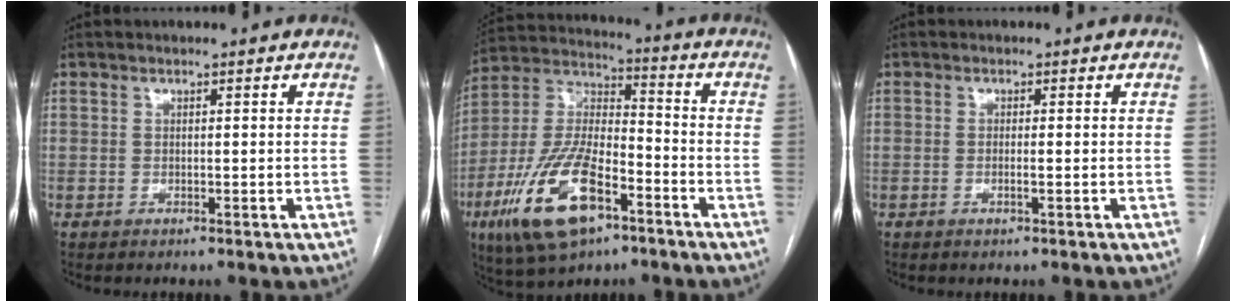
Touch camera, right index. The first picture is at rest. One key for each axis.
{"total": 17.9, "fx": -8.8, "fy": 7.0, "fz": 14.0, "tx": -0.294, "ty": -0.002, "tz": -0.154}
{"total": 1.1, "fx": -0.3, "fy": 0.0, "fz": 1.0, "tx": -0.021, "ty": -0.002, "tz": -0.005}